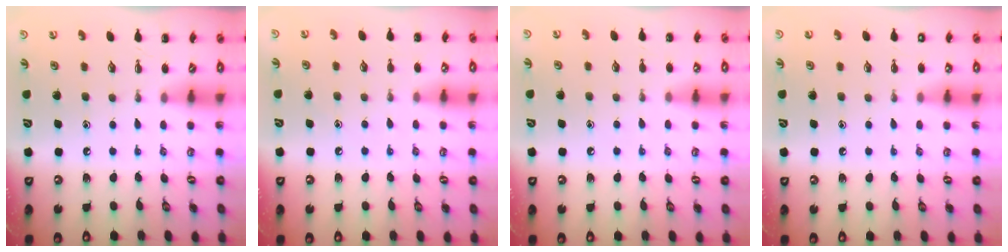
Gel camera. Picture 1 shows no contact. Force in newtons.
{"total": 6.2, "press": 5.9, "slide": 1.8}
{"total": 5.5, "press": 5.2, "slide": 1.6}
{"total": 2.1, "press": 2.0, "slide": 0.6}